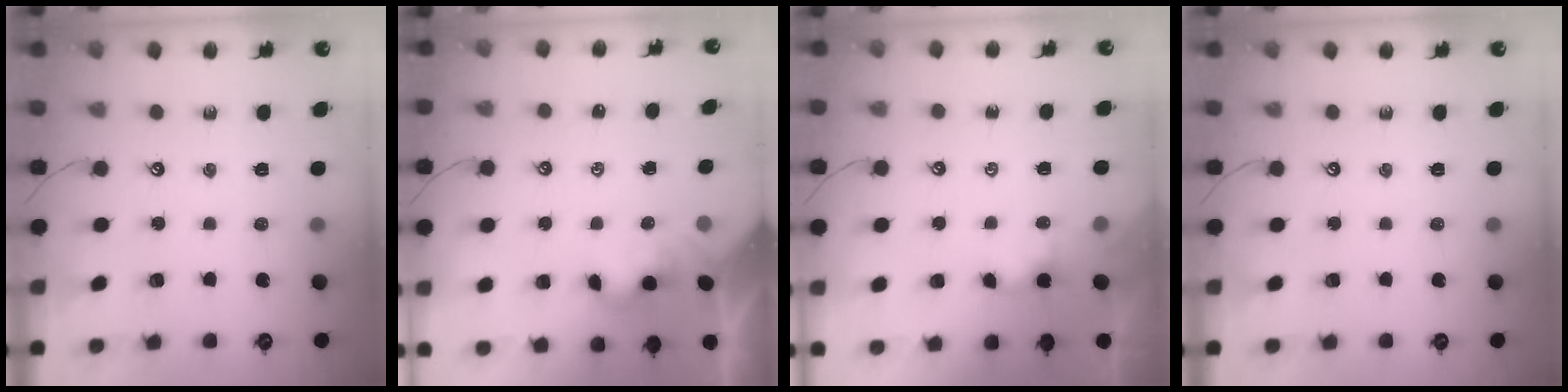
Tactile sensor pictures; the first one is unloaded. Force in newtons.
{"total": 2.3, "press": 2.3, "slide": 0.3}
{"total": 1.7, "press": 1.6, "slide": 0.5}
{"total": 0.0}